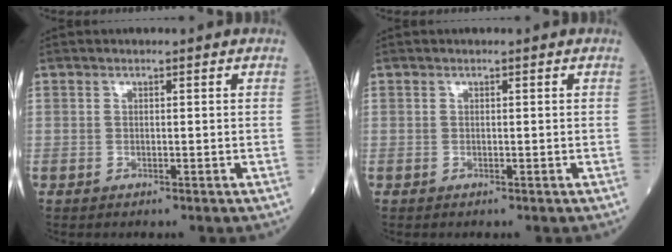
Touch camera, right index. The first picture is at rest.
{"total": 0.0}